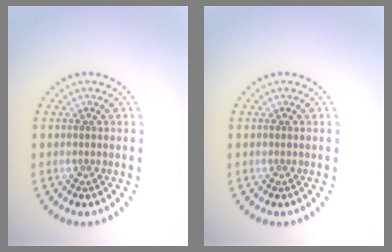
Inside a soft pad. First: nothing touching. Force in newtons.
{"total": 0.0}